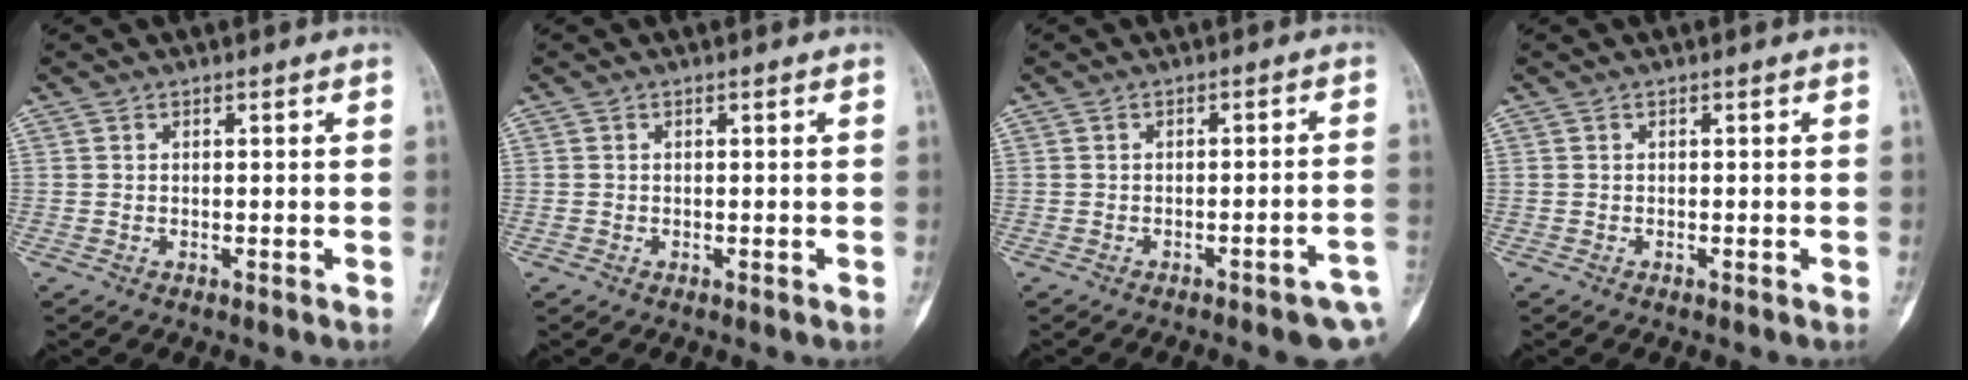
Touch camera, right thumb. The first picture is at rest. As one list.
[{"total": 0.5, "force": [-0.2, 0.3, 0.4], "torque": [-0.007, 0.006, -0.001]}, {"total": 8.0, "force": [-4.9, 1.8, 6.1], "torque": [-0.064, 0.026, -0.057]}, {"total": 0.0}]